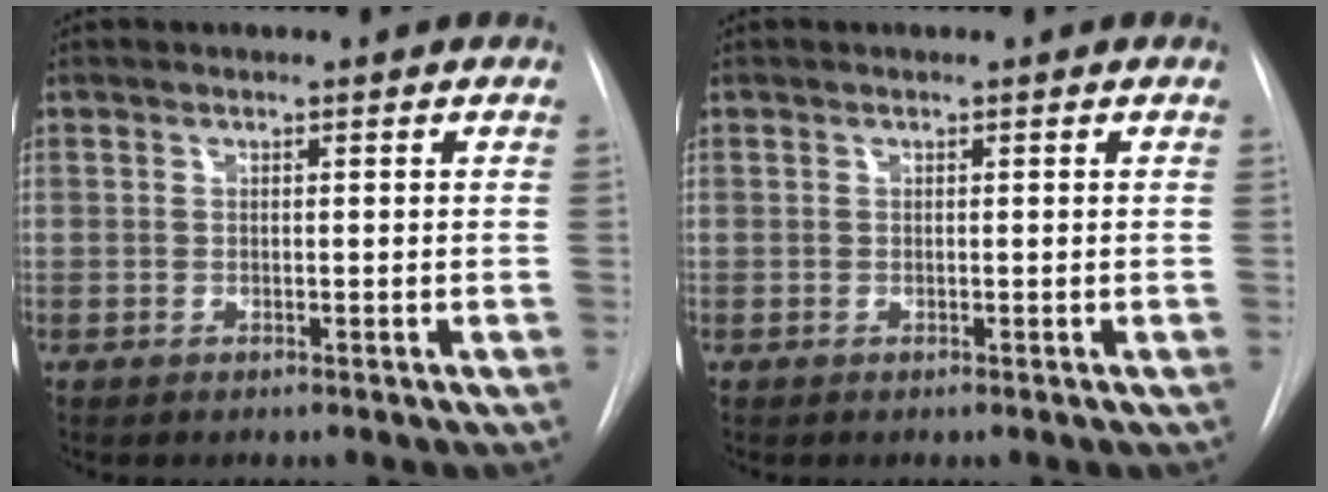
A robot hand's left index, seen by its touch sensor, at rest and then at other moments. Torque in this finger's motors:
{"motor_torque": [-0.03, 0.03, 0.03, 0.00]}